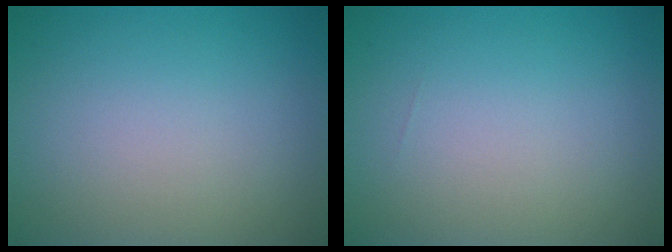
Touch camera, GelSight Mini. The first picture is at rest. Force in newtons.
{"total": 0.0}